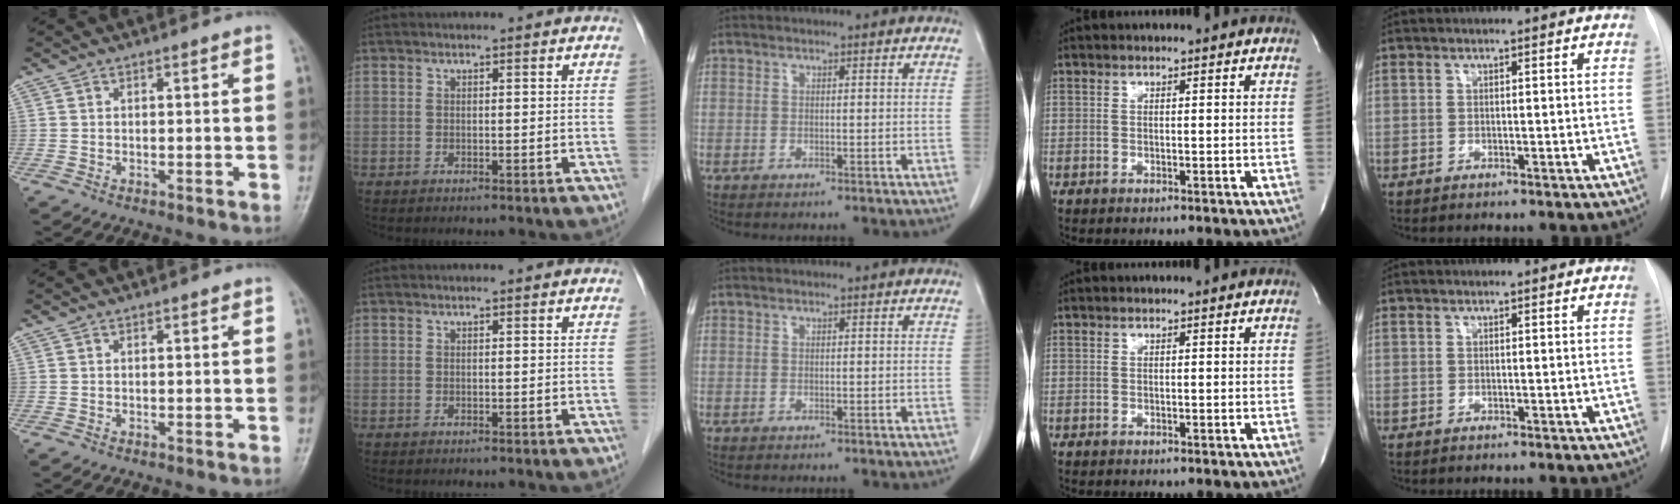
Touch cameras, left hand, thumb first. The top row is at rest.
{}